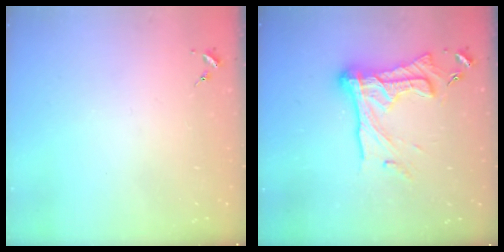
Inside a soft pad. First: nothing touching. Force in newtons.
{"total": 21.0, "press": 20.9, "slide": 1.9}